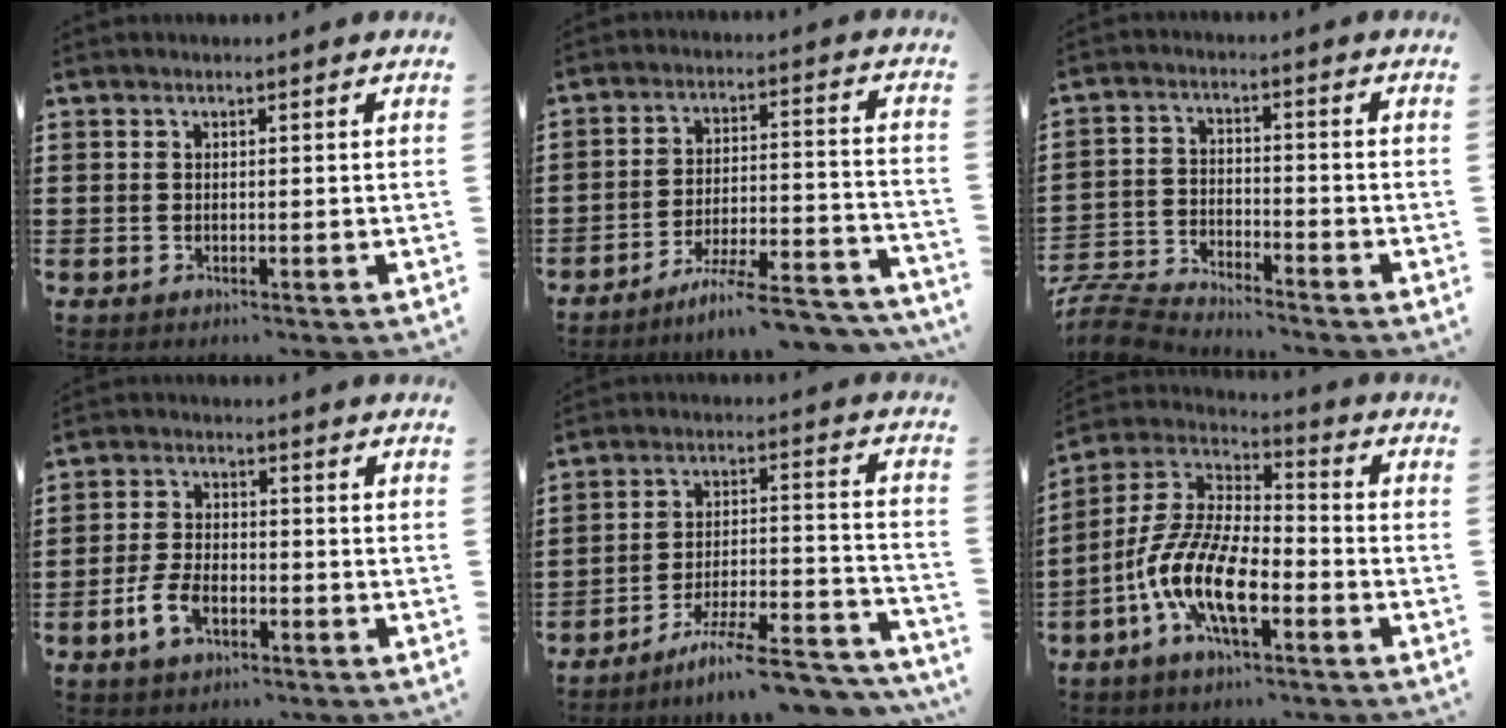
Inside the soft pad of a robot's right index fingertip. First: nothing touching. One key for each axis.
{"total": 8.3, "fx": -7.4, "fy": 0.3, "fz": 3.8, "tx": -0.056, "ty": 0.010, "tz": -0.141}
{"total": 6.3, "fx": -6.3, "fy": 0.5, "fz": 0.7, "tx": -0.033, "ty": 0.000, "tz": -0.130}
{"total": 4.7, "fx": -2.3, "fy": 2.7, "fz": 3.1, "tx": -0.080, "ty": 0.000, "tz": -0.049}
{"total": 10.2, "fx": -8.7, "fy": 0.8, "fz": 5.3, "tx": -0.076, "ty": 0.019, "tz": -0.165}
{"total": 11.9, "fx": -5.6, "fy": 4.4, "fz": 9.6, "tx": -0.234, "ty": -0.015, "tz": -0.113}